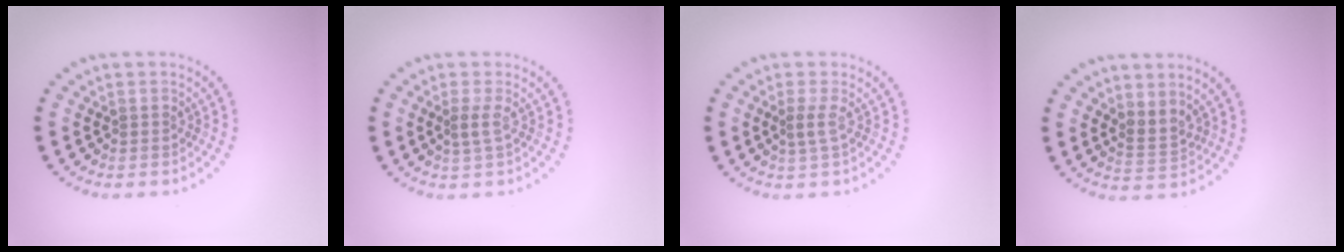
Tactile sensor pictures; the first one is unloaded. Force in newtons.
{"total": 1.2, "press": 0.9, "slide": 0.7}
{"total": 1.2, "press": 1.0, "slide": 0.8}
{"total": 2.1, "press": 1.6, "slide": 1.4}